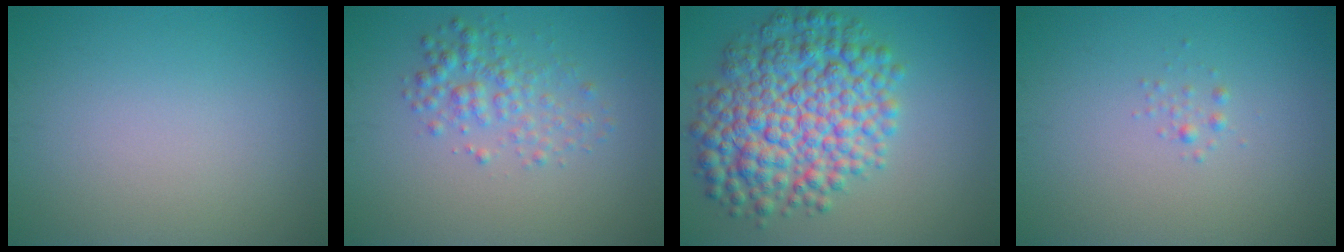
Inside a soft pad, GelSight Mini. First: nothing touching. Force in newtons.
{"total": 2.8, "press": 2.8, "slide": 0.0}
{"total": 9.8, "press": 9.8, "slide": 0.1}
{"total": 0.6, "press": 0.6, "slide": 0.0}